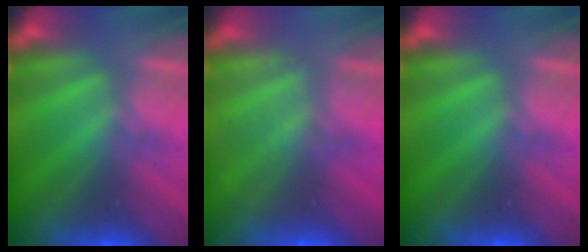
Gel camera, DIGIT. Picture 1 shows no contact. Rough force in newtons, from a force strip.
{"total": 1.9}
{"total": 0.0}